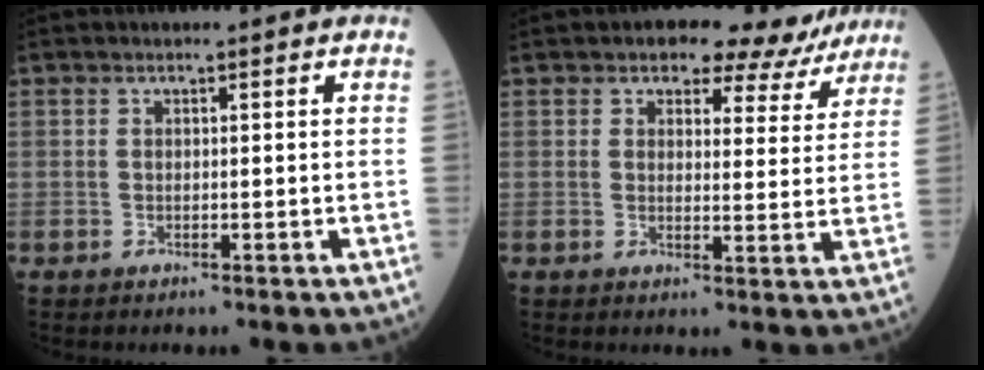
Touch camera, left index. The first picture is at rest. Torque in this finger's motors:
{"motor_torque": [0.39, -0.39, 0.03, 0.00]}